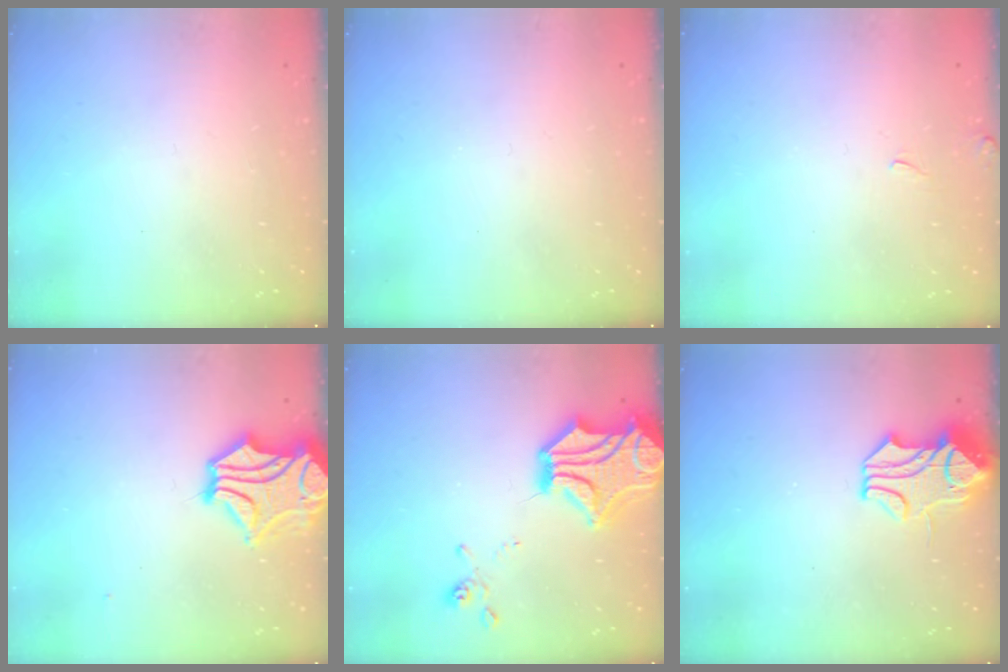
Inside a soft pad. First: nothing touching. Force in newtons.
{"total": 0.0}
{"total": 4.0, "press": 4.0, "slide": 0.4}
{"total": 5.8, "press": 5.4, "slide": 2.2}
{"total": 10.0, "press": 9.6, "slide": 2.9}
{"total": 2.0, "press": 1.3, "slide": 1.5}